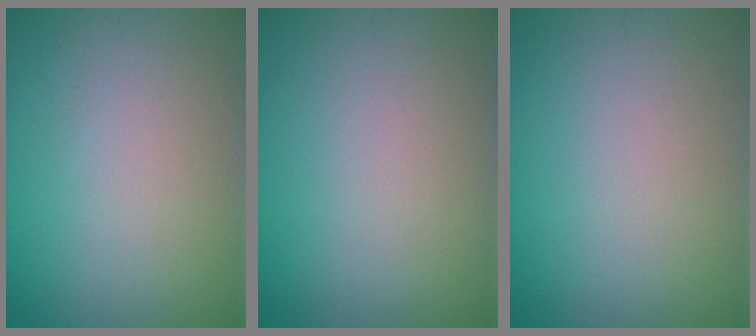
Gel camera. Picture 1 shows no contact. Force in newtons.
{"total": 0.0}
{"total": 0.0}